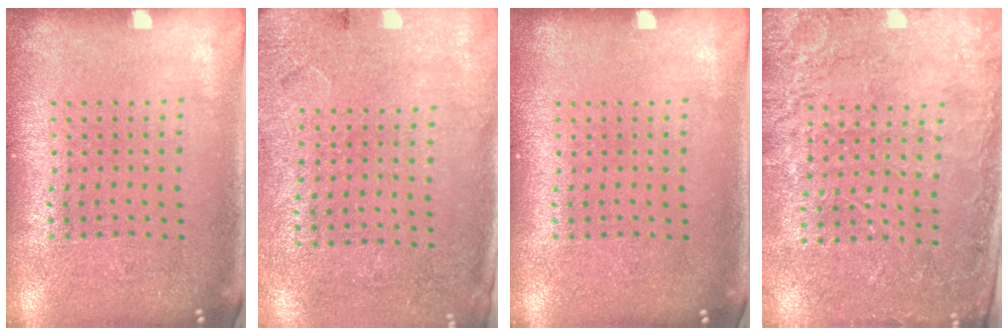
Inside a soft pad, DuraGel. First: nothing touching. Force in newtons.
{"total": 2.7, "press": 2.2, "slide": 1.5}
{"total": 0.0}
{"total": 2.6, "press": 2.6, "slide": 0.3}